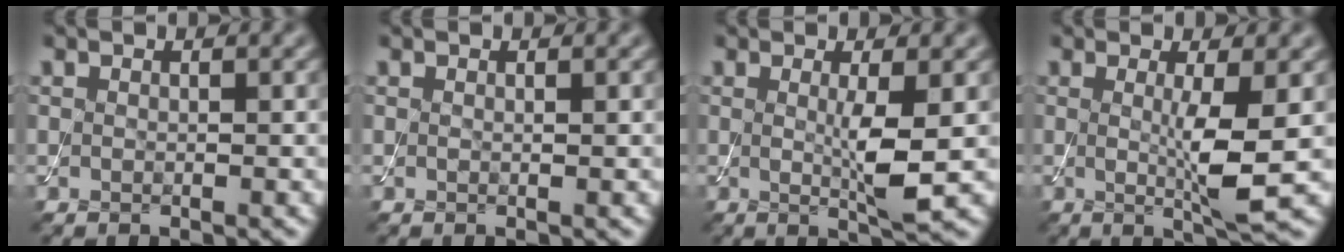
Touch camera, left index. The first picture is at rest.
{"total": 0.0}
{"total": 3.3, "force": [0.1, 0.3, 3.2], "torque": [-0.060, -0.011, 0.004]}
{"total": 4.1, "force": [0.0, 0.4, 4.0], "torque": [-0.071, -0.012, 0.002]}